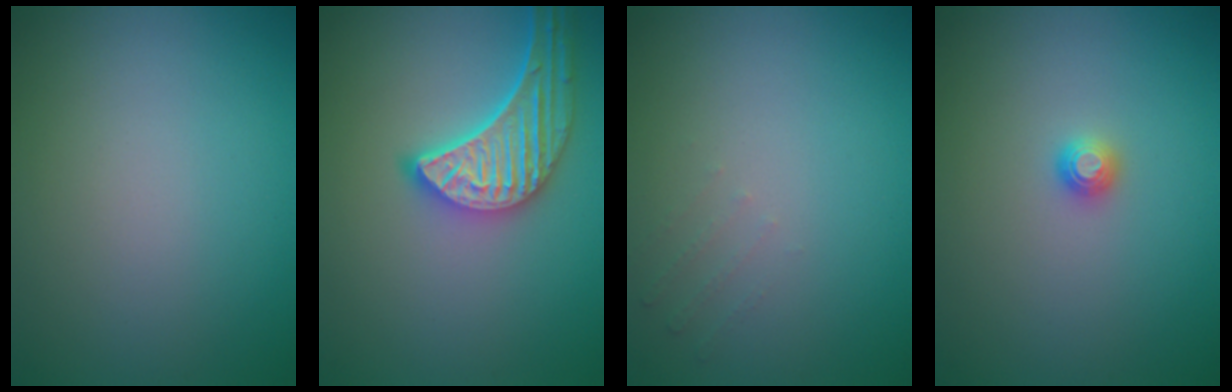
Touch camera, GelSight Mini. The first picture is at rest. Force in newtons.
{"total": 5.3, "press": 4.7, "slide": 2.5}
{"total": 0.8, "press": 0.8, "slide": 0.2}
{"total": 1.1, "press": 1.1, "slide": 0.1}